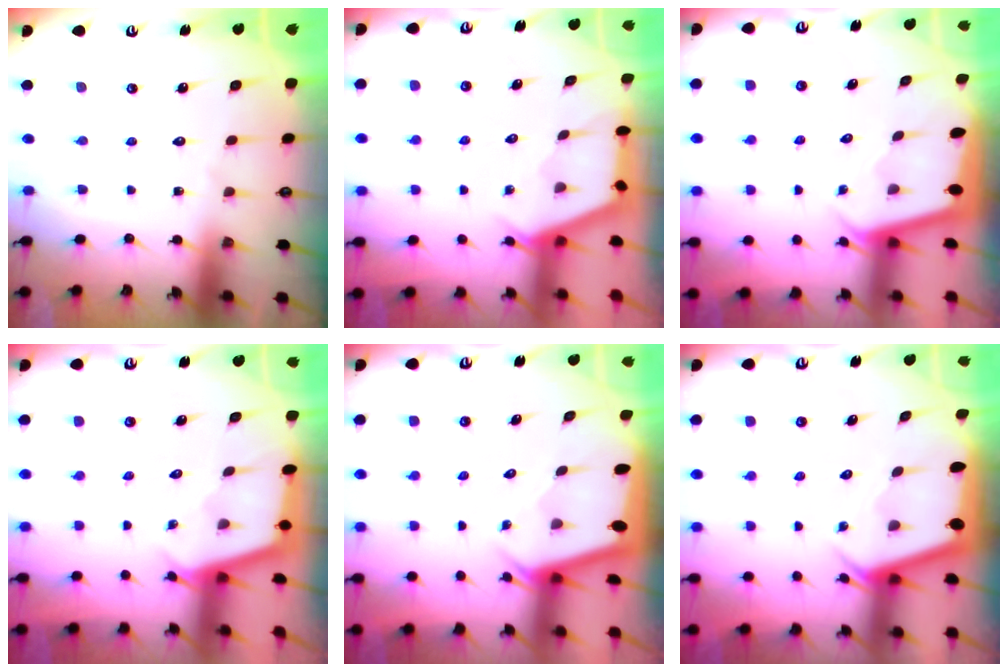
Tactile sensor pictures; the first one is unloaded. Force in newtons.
{"total": 2.9, "press": 2.9, "slide": 0.3}
{"total": 1.9, "press": 1.9, "slide": 0.1}
{"total": 2.1, "press": 2.1, "slide": 0.2}
{"total": 1.8, "press": 1.8, "slide": 0.1}
{"total": 2.5, "press": 2.5, "slide": 0.2}